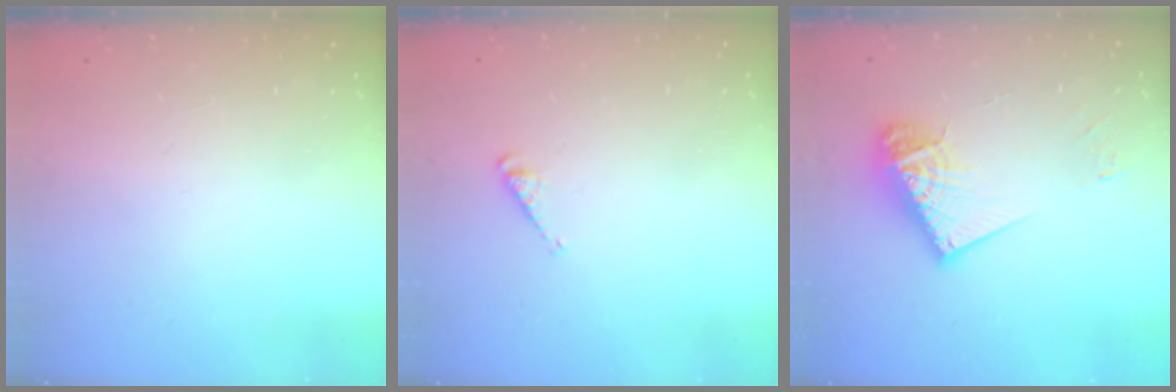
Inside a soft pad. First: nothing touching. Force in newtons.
{"total": 3.5, "press": 3.4, "slide": 0.5}
{"total": 12.2, "press": 12.1, "slide": 1.2}